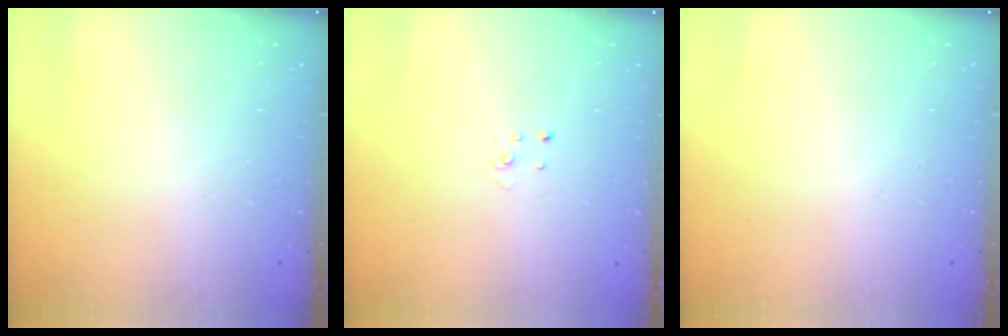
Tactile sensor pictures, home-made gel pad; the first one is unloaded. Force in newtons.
{"total": 2.0, "press": 2.0, "slide": 0.1}
{"total": 0.0}